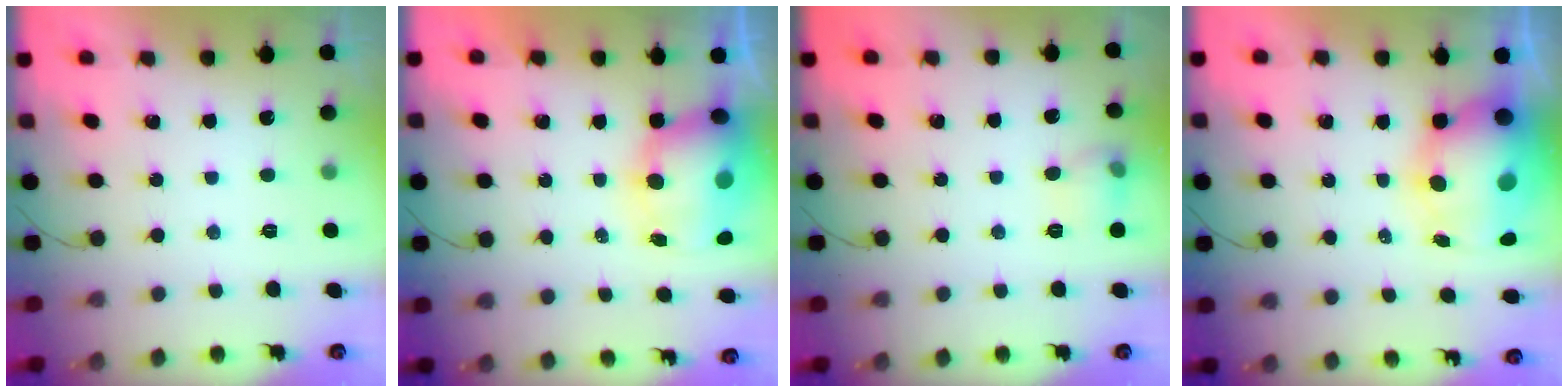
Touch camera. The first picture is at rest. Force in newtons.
{"total": 11.6, "press": 11.2, "slide": 3.0}
{"total": 6.2, "press": 6.1, "slide": 1.3}
{"total": 13.3, "press": 13.0, "slide": 3.0}